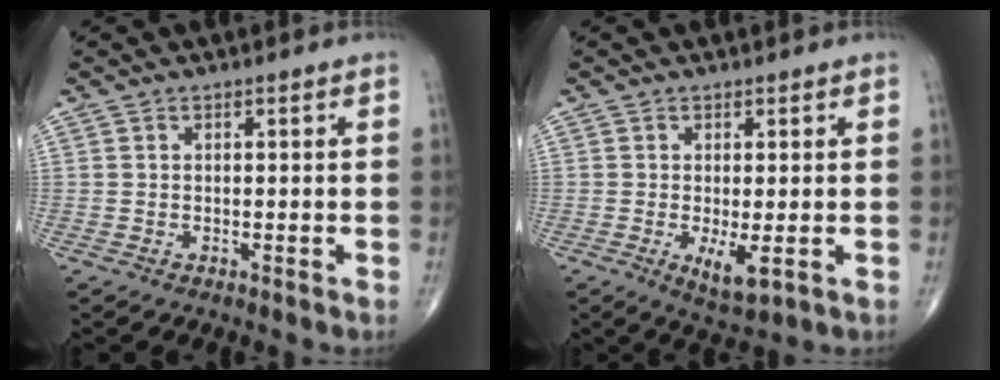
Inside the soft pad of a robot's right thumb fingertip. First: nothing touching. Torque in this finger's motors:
{"motor_torque": [-0.03, 0.48, -0.06, -0.09, 0.14]}